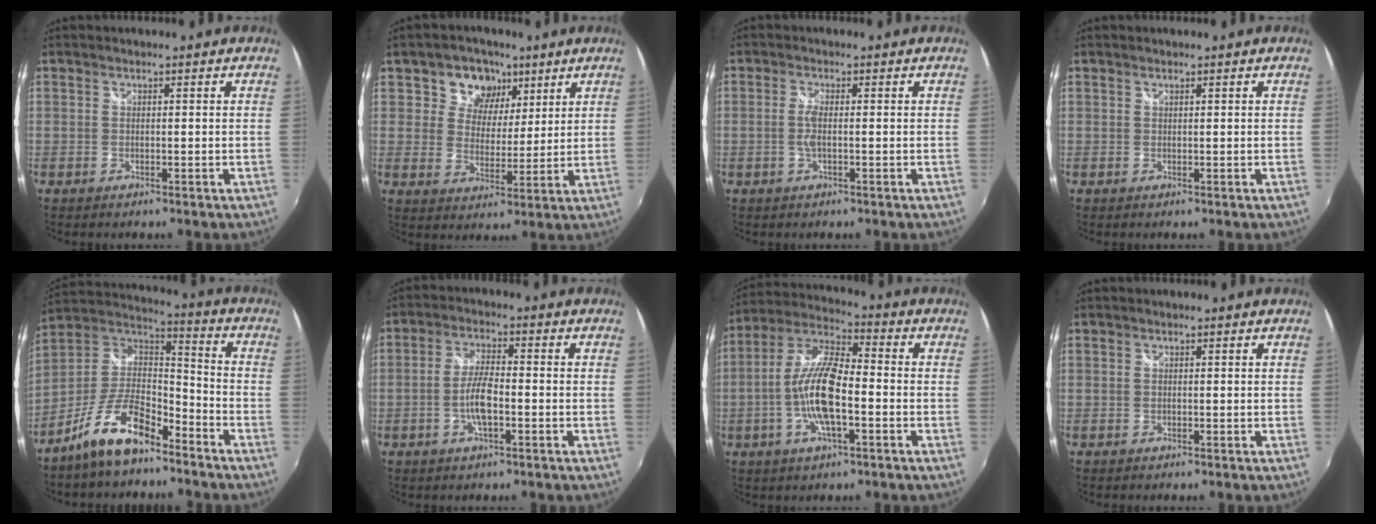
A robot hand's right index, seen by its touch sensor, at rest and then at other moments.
{"total": 8.6, "force": [4.4, 6.9, 2.7], "torque": [-0.050, 0.007, 0.072]}
{"total": 2.4, "force": [-0.4, 0.3, 2.4], "torque": [-0.049, -0.001, -0.008]}
{"total": 0.0}
{"total": 14.0, "force": [-9.4, 5.1, 9.1], "torque": [-0.195, 0.011, -0.174]}
{"total": 6.2, "force": [-1.8, 1.7, 5.6], "torque": [-0.114, 0.003, -0.036]}
{"total": 12.9, "force": [-3.2, 3.9, 11.8], "torque": [-0.245, 0.003, -0.064]}
{"total": 0.0}